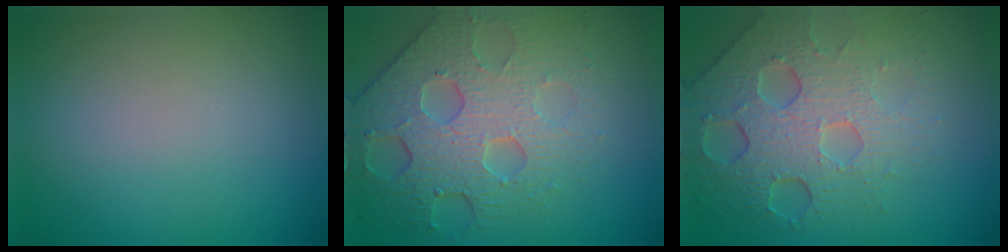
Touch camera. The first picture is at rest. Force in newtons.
{"total": 7.1, "press": 5.5, "slide": 4.5}
{"total": 7.5, "press": 5.2, "slide": 5.4}